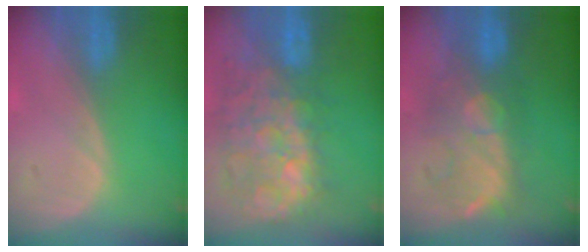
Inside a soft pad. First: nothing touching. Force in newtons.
{"total": 12.0, "press": 11.1, "slide": 4.7}
{"total": 8.6, "press": 8.5, "slide": 0.7}